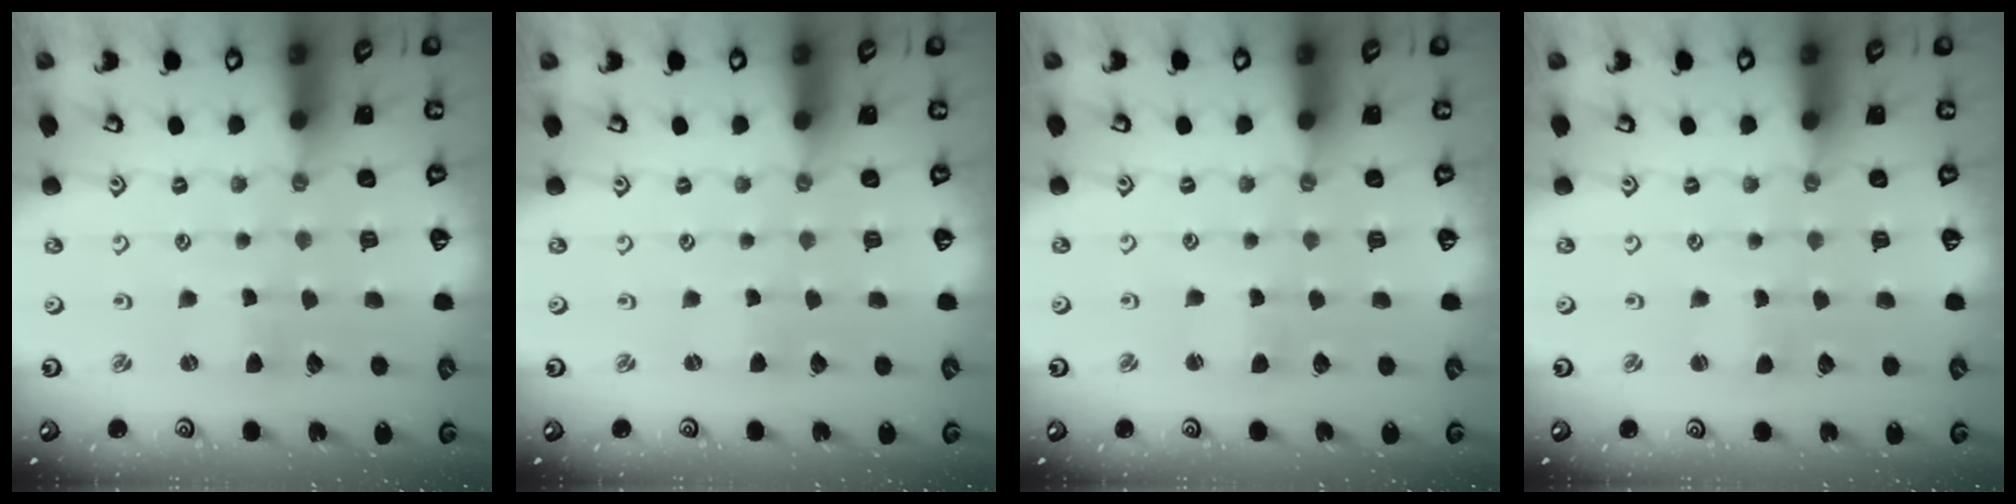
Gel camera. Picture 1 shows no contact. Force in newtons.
{"total": 0.0}
{"total": 1.5, "press": 1.5, "slide": 0.3}
{"total": 0.8, "press": 0.8, "slide": 0.0}